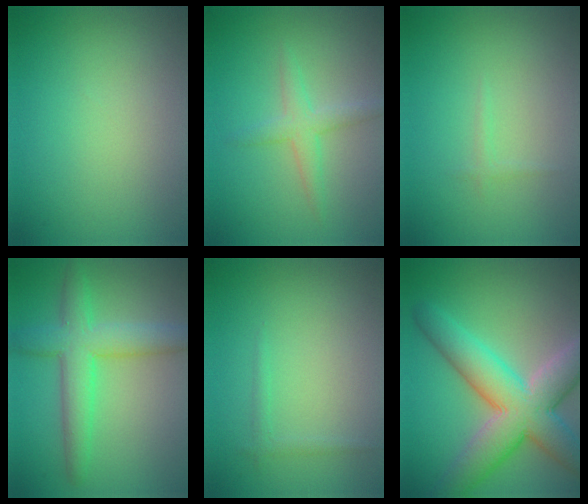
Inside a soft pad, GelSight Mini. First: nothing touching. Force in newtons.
{"total": 2.3, "press": 2.3, "slide": 0.1}
{"total": 0.6, "press": 0.6, "slide": 0.0}
{"total": 5.6, "press": 5.6, "slide": 0.3}
{"total": 0.9, "press": 0.9, "slide": 0.1}
{"total": 9.9, "press": 9.8, "slide": 0.6}